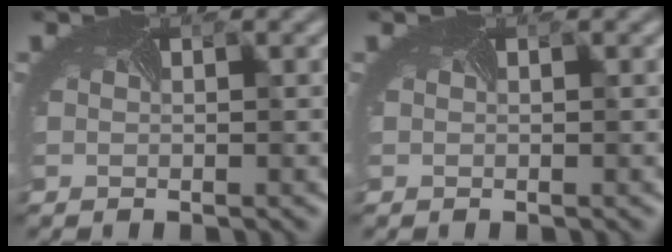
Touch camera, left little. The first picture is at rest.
{"total": 0.0}